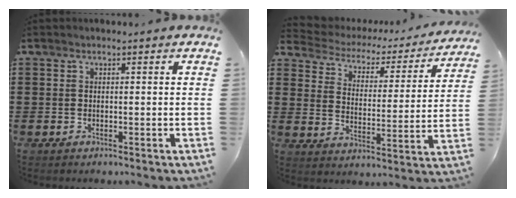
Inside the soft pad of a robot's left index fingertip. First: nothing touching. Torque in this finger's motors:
{"motor_torque": [2.14, 0.00, 0.08, -0.05]}